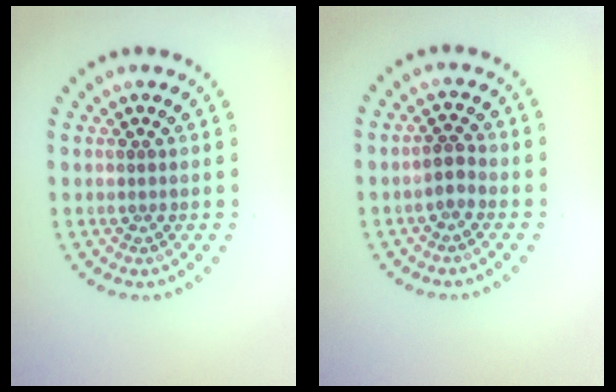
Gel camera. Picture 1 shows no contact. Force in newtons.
{"total": 1.3, "press": 1.1, "slide": 0.6}